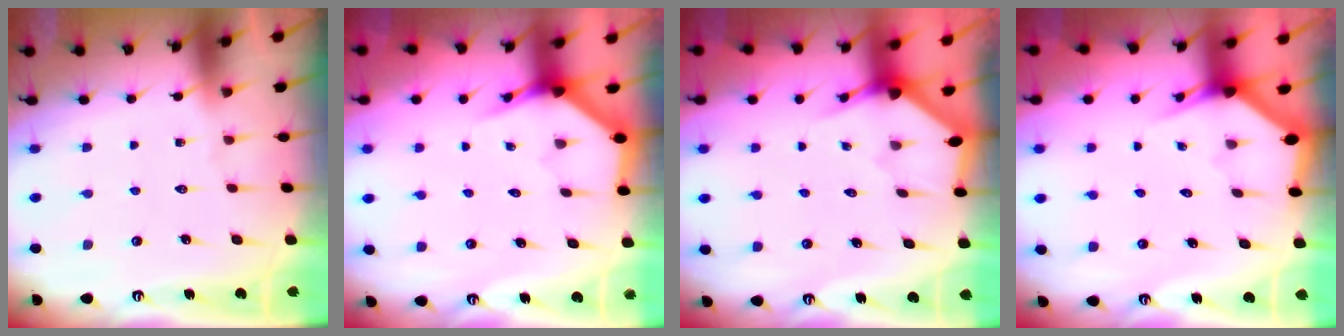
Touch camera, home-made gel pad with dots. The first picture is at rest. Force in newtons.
{"total": 3.8, "press": 3.8, "slide": 0.2}
{"total": 2.5, "press": 2.5, "slide": 0.2}
{"total": 2.6, "press": 2.6, "slide": 0.2}